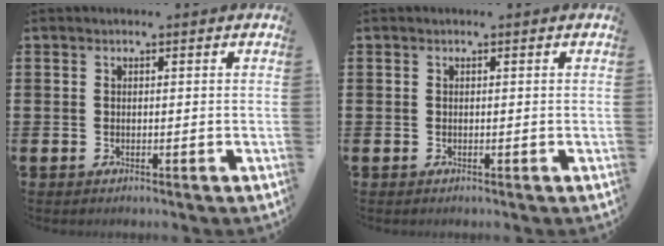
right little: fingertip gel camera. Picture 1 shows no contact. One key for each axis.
{"total": 0.0}